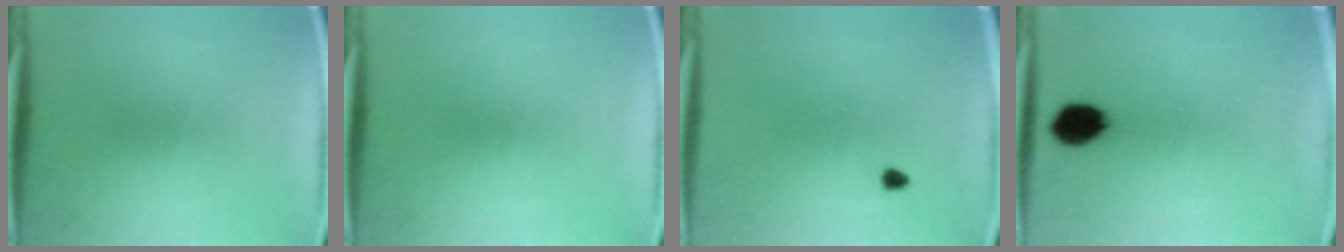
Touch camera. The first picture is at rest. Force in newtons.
{"total": 0.0}
{"total": 1.0}
{"total": 7.5}